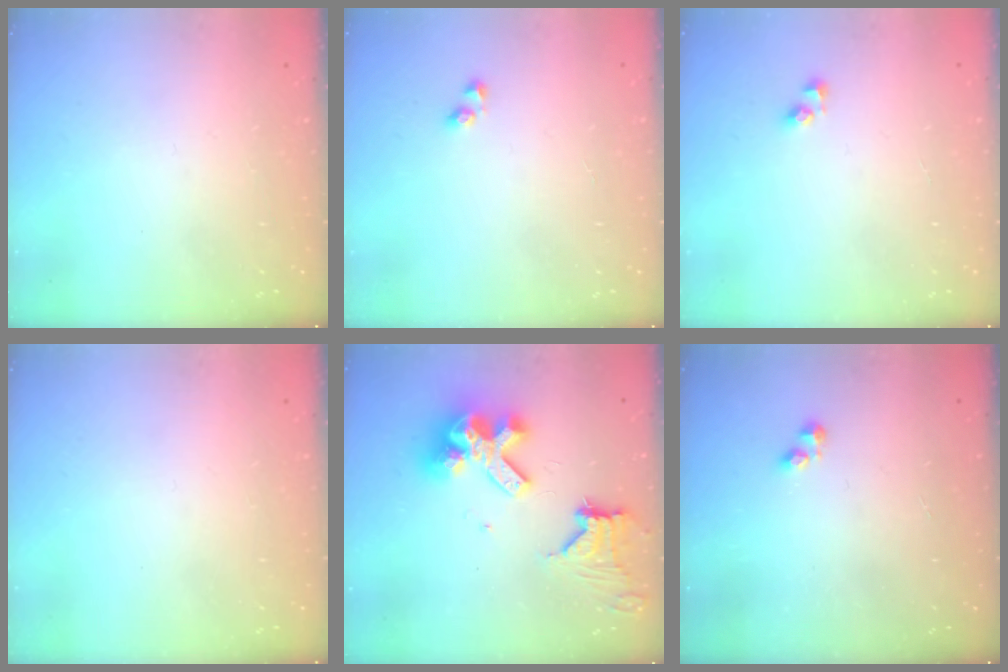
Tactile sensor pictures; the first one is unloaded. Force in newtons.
{"total": 2.0, "press": 1.7, "slide": 1.0}
{"total": 3.9, "press": 3.9, "slide": 0.4}
{"total": 0.0}
{"total": 14.9, "press": 14.8, "slide": 1.6}
{"total": 2.3, "press": 2.3, "slide": 0.4}